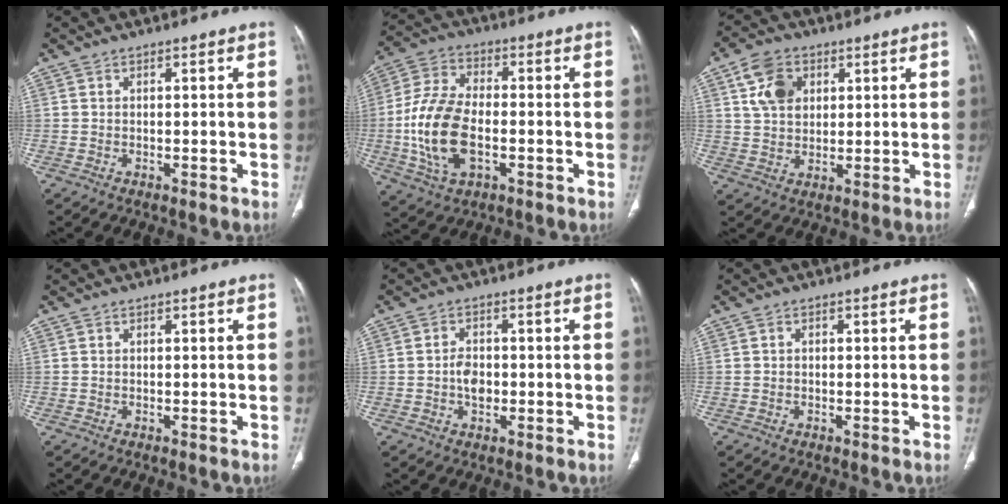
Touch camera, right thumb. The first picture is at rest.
{"total": 15.1, "force": [-2.7, 8.6, 12.1], "torque": [-0.247, 0.015, -0.048]}
{"total": 8.5, "force": [3.2, 6.1, 4.9], "torque": [-0.069, -0.006, 0.060]}
{"total": 0.0}
{"total": 3.8, "force": [-0.5, 2.6, 2.7], "torque": [-0.040, 0.008, -0.011]}
{"total": 0.6, "force": [0.0, 0.5, 0.4], "torque": [-0.007, 0.001, -0.001]}